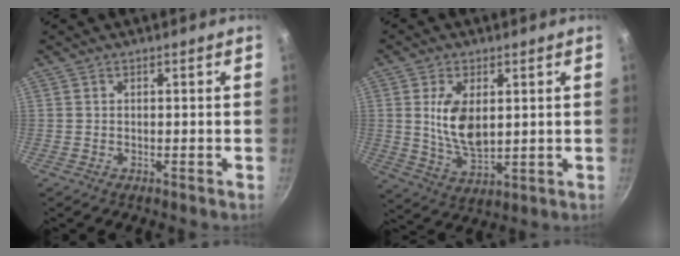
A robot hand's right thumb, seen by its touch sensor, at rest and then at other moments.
{"total": 9.6, "force": [1.7, 5.2, 7.9], "torque": [-0.139, -0.017, 0.045]}